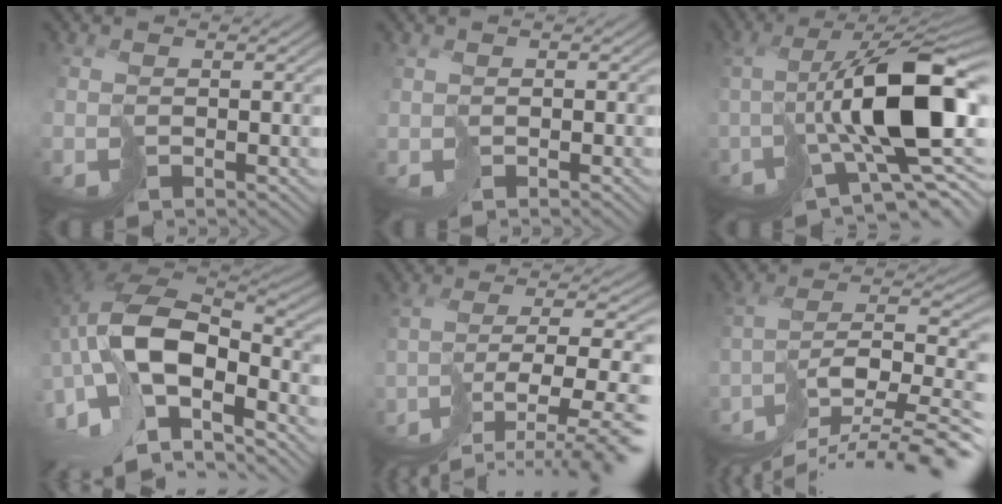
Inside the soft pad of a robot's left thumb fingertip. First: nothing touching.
{"total": 0.0}
{"total": 14.0, "force": [-0.2, 5.0, 13.0], "torque": [-0.218, 0.003, 0.002]}
{"total": 16.2, "force": [-4.6, 8.5, 13.0], "torque": [-0.293, -0.005, -0.085]}
{"total": 13.0, "force": [-8.0, 3.6, 9.6], "torque": [-0.163, -0.013, -0.109]}
{"total": 15.0, "force": [-10.7, 4.7, 9.4], "torque": [-0.164, -0.008, -0.152]}